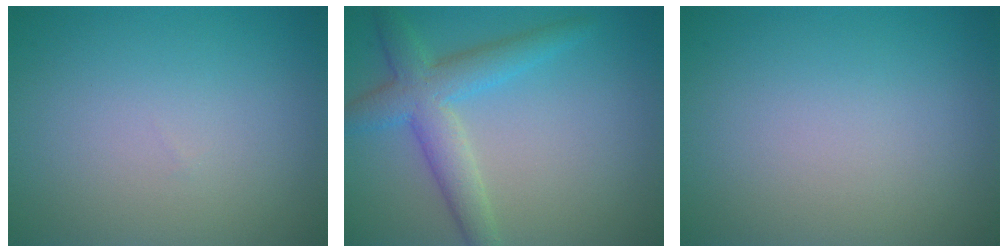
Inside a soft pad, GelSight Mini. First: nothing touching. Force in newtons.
{"total": 4.6, "press": 4.6, "slide": 0.0}
{"total": 0.0}